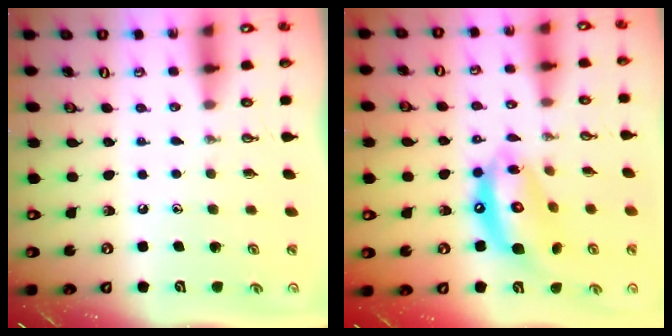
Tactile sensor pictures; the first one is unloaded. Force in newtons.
{"total": 13.5, "press": 13.4, "slide": 0.9}